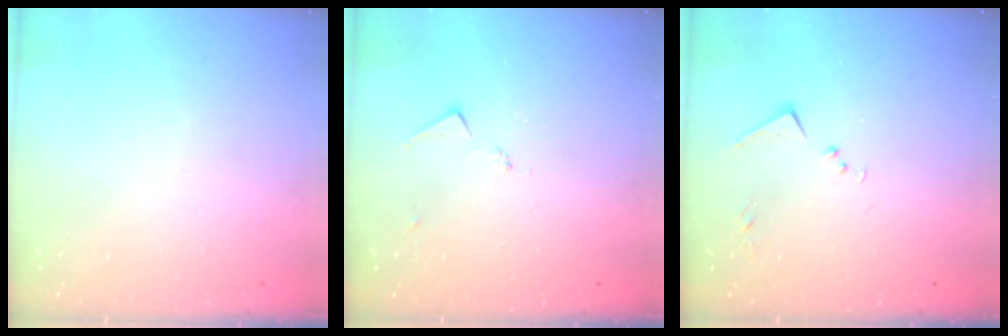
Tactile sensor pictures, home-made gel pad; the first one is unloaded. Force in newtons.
{"total": 6.1, "press": 6.1, "slide": 0.9}
{"total": 6.9, "press": 6.9, "slide": 0.5}